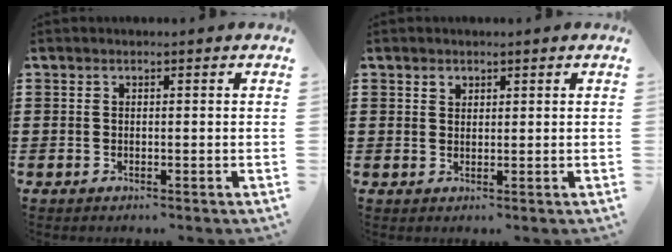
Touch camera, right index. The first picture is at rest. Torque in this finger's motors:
{"motor_torque": [0.17, -0.17, 0.02, 0.02]}